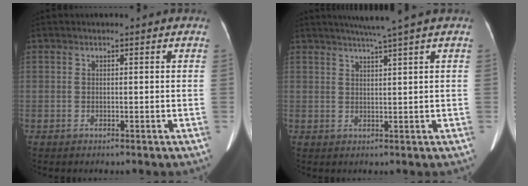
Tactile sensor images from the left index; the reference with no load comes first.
{"total": 4.6, "force": [3.6, -1.4, 2.6], "torque": [-0.042, 0.004, 0.061]}